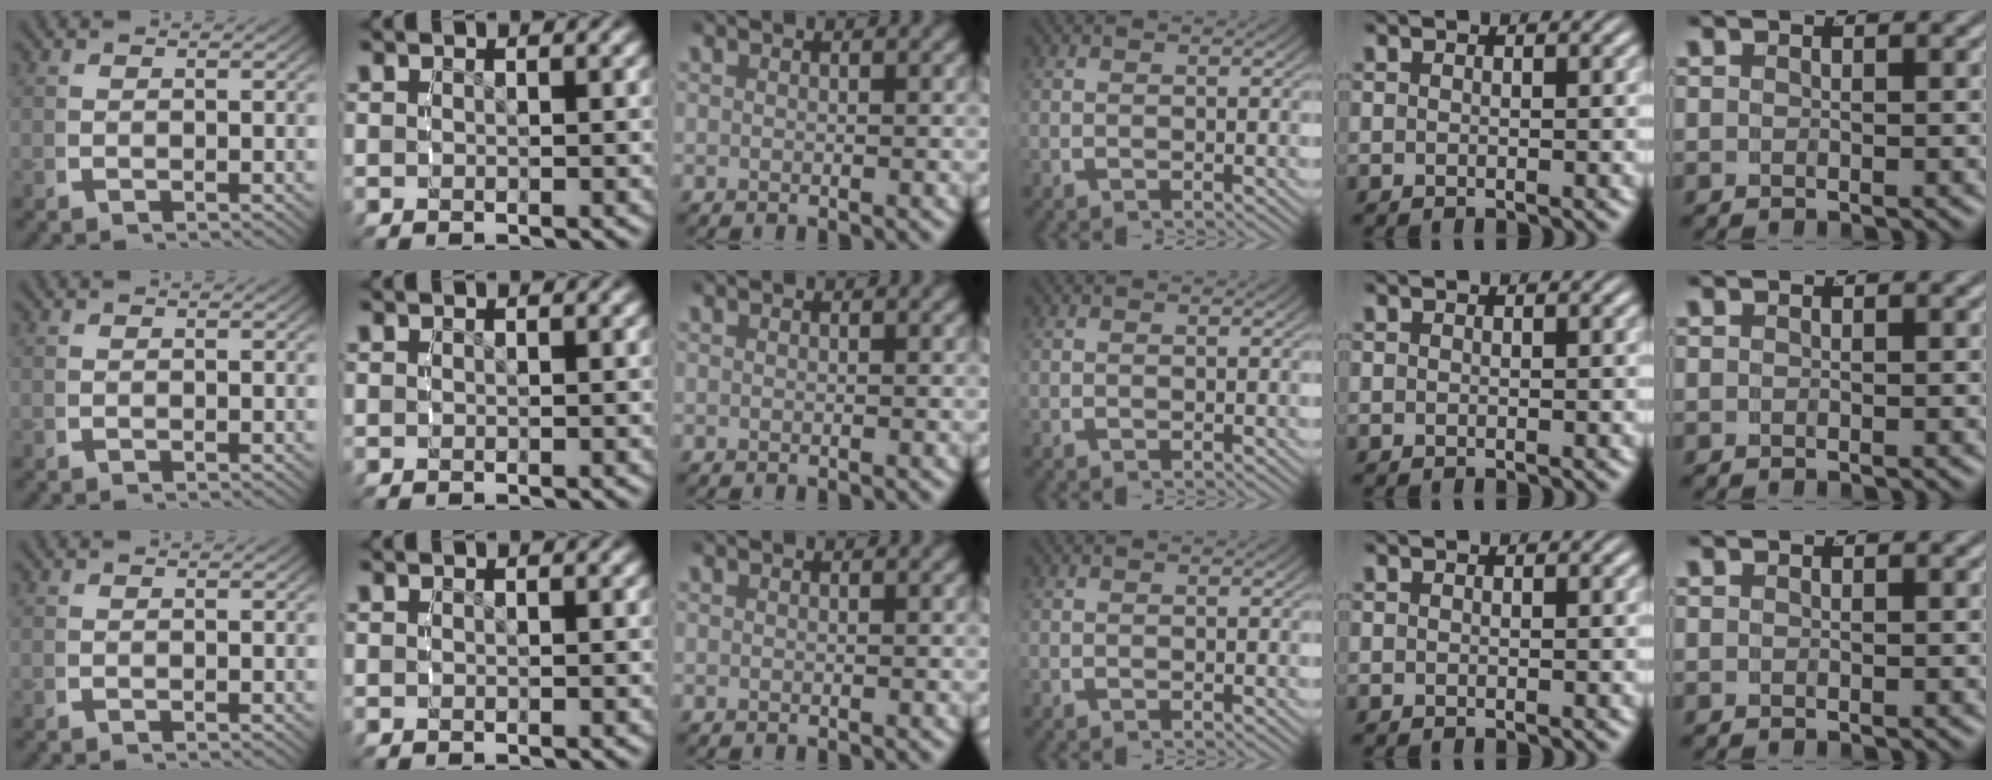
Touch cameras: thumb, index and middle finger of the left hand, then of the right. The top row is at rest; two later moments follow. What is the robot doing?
{"motion": "reach", "object": "photo album"}